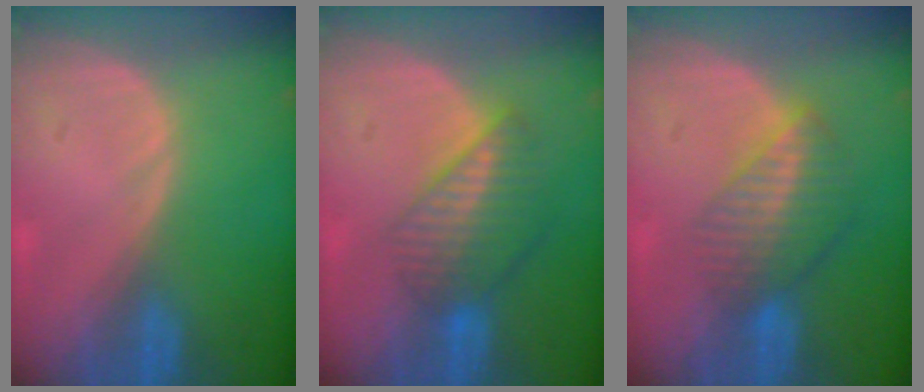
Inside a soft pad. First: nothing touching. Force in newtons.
{"total": 7.0, "press": 6.0, "slide": 3.5}
{"total": 6.8, "press": 5.9, "slide": 3.4}